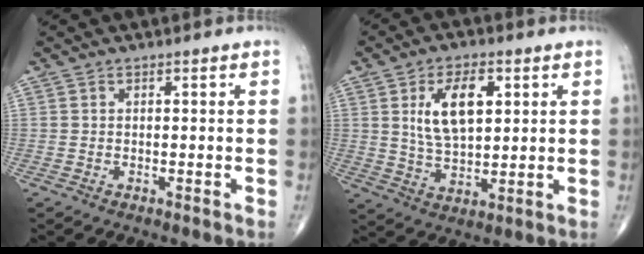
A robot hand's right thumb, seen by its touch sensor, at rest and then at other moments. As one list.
[{"total": 11.0, "force": [3.2, 5.7, 8.9], "torque": [-0.145, -0.010, 0.062]}]